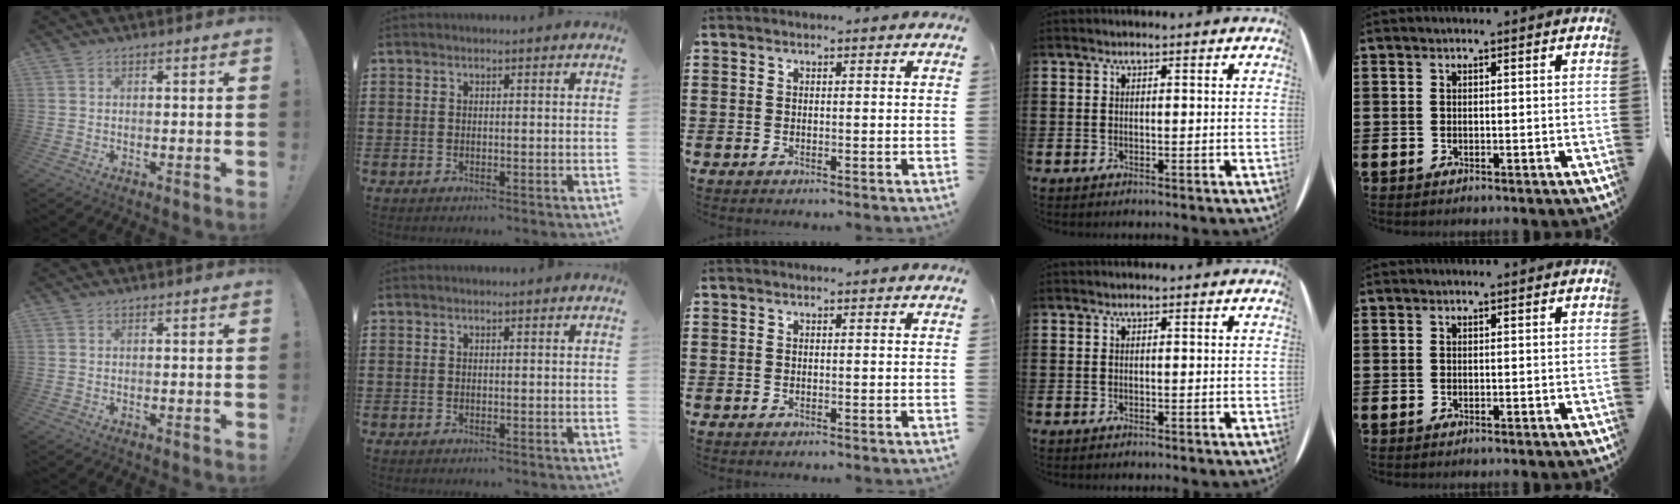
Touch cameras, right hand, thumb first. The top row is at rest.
{}